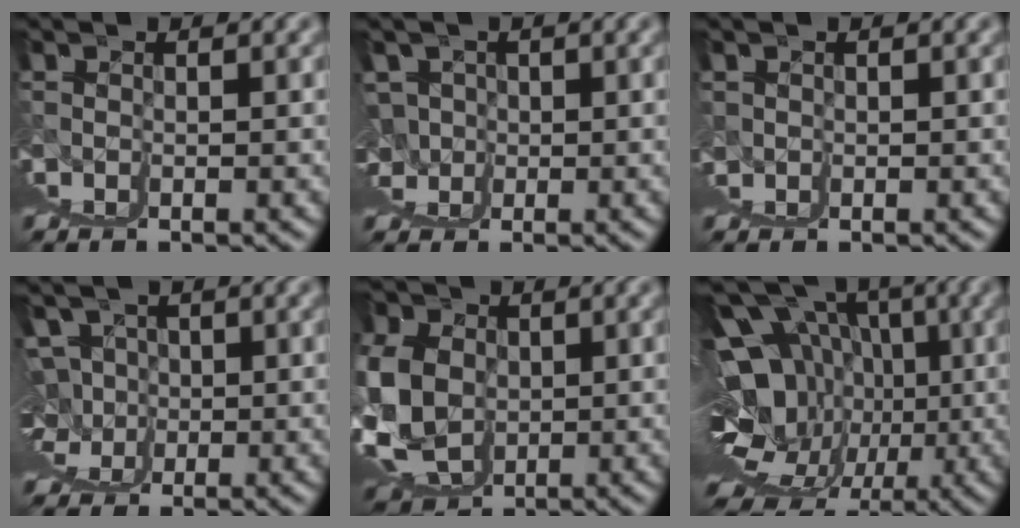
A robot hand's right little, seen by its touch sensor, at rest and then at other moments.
{"total": 2.7, "force": [2.2, 0.5, 1.5], "torque": [-0.024, -0.015, 0.046]}
{"total": 1.9, "force": [1.6, 1.0, 0.2], "torque": [0.005, -0.001, 0.023]}
{"total": 2.4, "force": [2.0, 0.2, 1.3], "torque": [-0.014, -0.016, 0.047]}
{"total": 8.0, "force": [2.2, 5.7, 5.1], "torque": [-0.057, -0.026, 0.052]}
{"total": 15.2, "force": [3.1, 8.1, 12.4], "torque": [-0.154, -0.004, 0.065]}